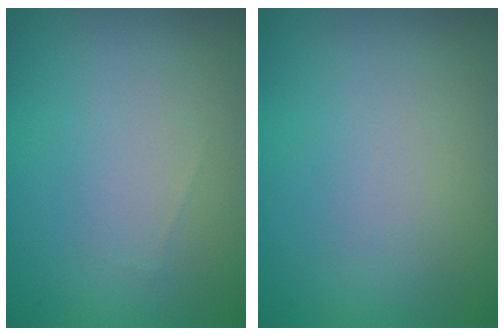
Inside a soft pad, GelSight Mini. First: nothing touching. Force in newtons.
{"total": 0.0}